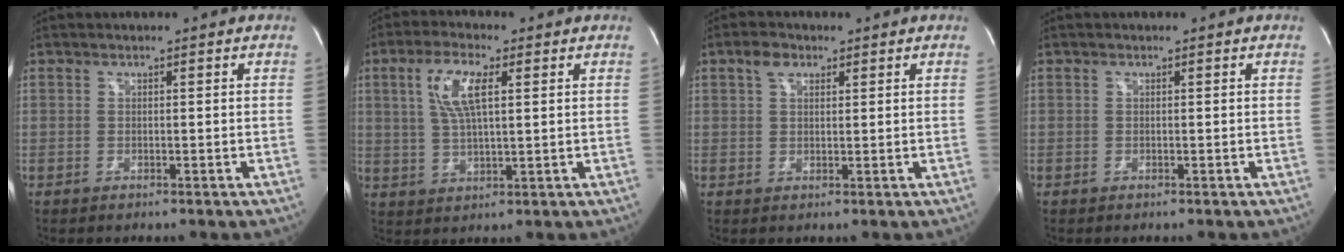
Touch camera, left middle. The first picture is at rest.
{"total": 7.6, "force": [2.4, 1.9, 7.0], "torque": [-0.145, 0.008, 0.049]}
{"total": 2.8, "force": [1.5, 1.7, 1.6], "torque": [-0.035, 0.011, 0.029]}
{"total": 0.0}